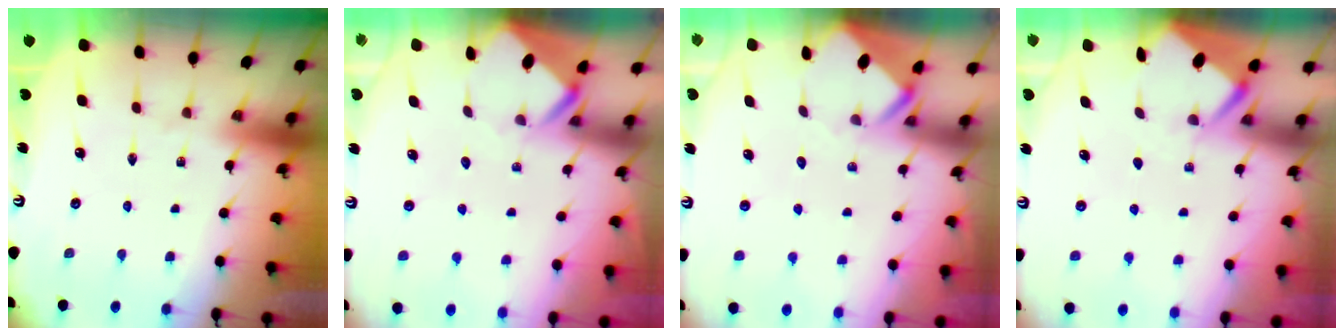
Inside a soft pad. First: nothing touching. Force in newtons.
{"total": 3.9, "press": 3.9, "slide": 0.4}
{"total": 3.5, "press": 3.5, "slide": 0.2}
{"total": 2.8, "press": 2.8, "slide": 0.3}